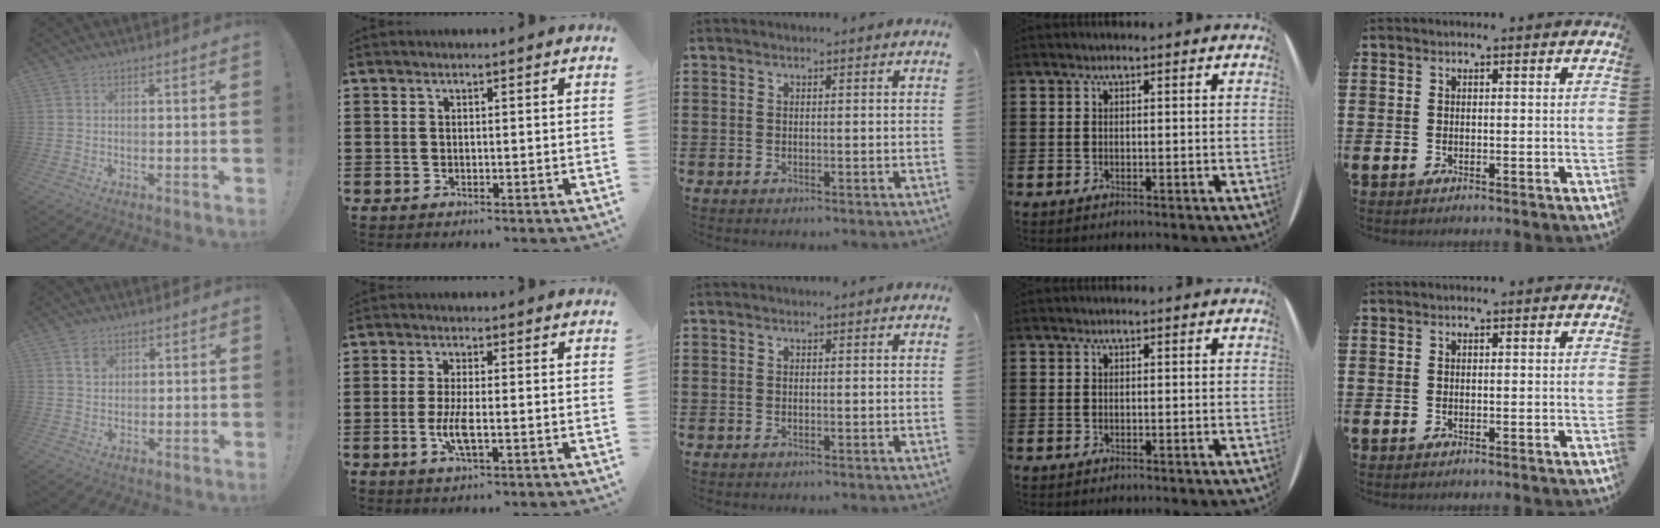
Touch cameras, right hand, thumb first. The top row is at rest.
{"thumb": {"total": 3.3, "force": [1.7, 2.5, 1.2], "torque": [-0.004, -0.007, 0.029]}, "index": {"total": 4.4, "force": [-1.2, 1.0, 4.1], "torque": [-0.090, -0.007, -0.026]}}